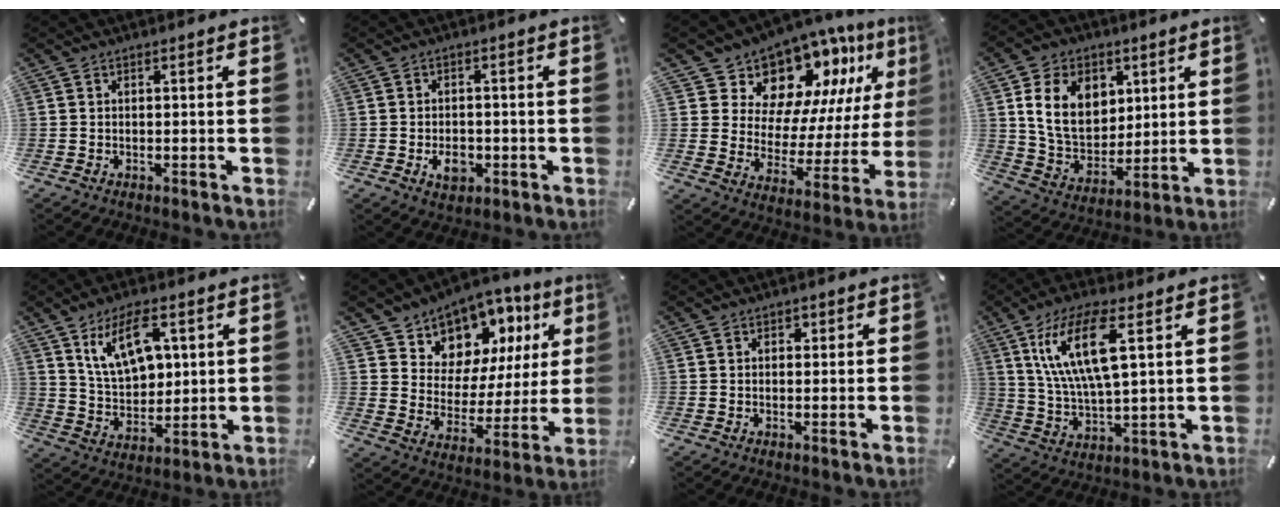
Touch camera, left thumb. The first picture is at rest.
{"total": 5.3, "force": [-1.5, 3.9, 3.3], "torque": [-0.061, 0.001, -0.027]}
{"total": 13.5, "force": [11.2, 7.2, 2.3], "torque": [-0.037, -0.127, 0.192]}
{"total": 14.5, "force": [4.7, 11.2, 8.0], "torque": [-0.153, -0.010, 0.087]}
{"total": 12.5, "force": [6.0, 7.4, 8.1], "torque": [-0.151, -0.010, 0.108]}
{"total": 9.9, "force": [6.9, 7.0, 0.6], "torque": [-0.014, -0.089, 0.124]}
{"total": 1.0, "force": [0.3, 0.9, 0.3], "torque": [0.002, 0.002, 0.002]}
{"total": 14.8, "force": [6.2, 4.8, 12.6], "torque": [-0.283, 0.001, 0.100]}